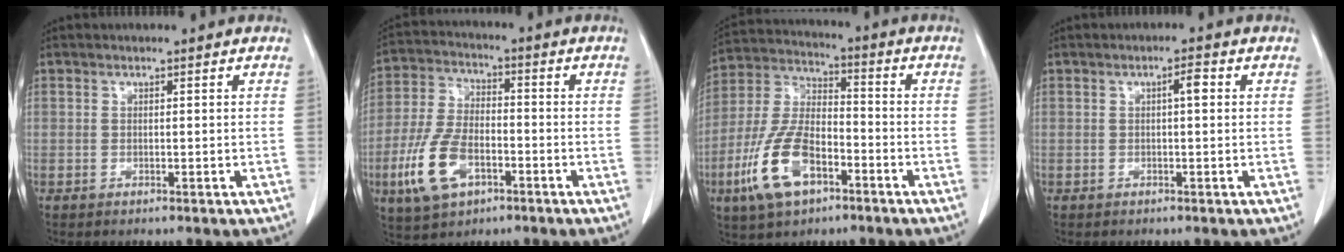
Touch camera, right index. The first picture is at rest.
{"total": 11.1, "force": [-4.3, 5.9, 8.4], "torque": [-0.195, 0.002, -0.076]}
{"total": 13.3, "force": [-5.9, 6.3, 10.1], "torque": [-0.229, 0.006, -0.108]}
{"total": 2.0, "force": [0.4, 0.3, 1.9], "torque": [-0.031, 0.005, 0.005]}